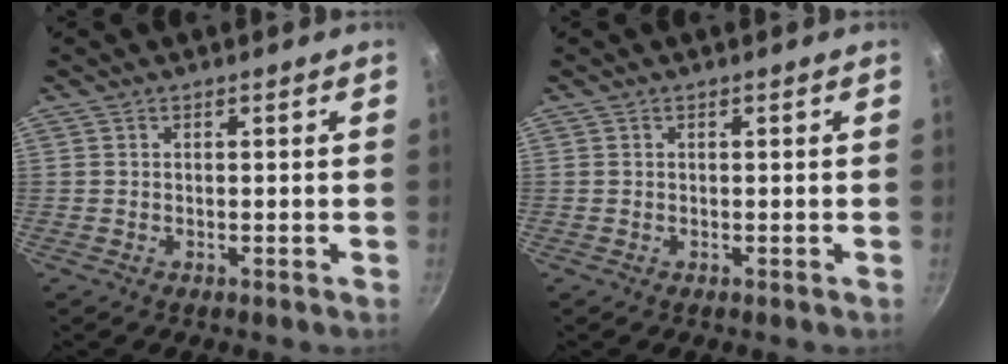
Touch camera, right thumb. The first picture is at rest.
{"total": 0.0}